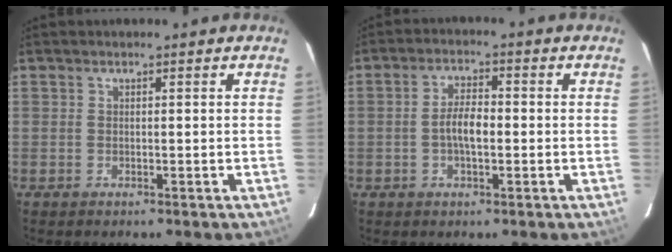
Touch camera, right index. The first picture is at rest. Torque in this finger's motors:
{"motor_torque": [0.67, -0.18, 0.33, 0.10]}